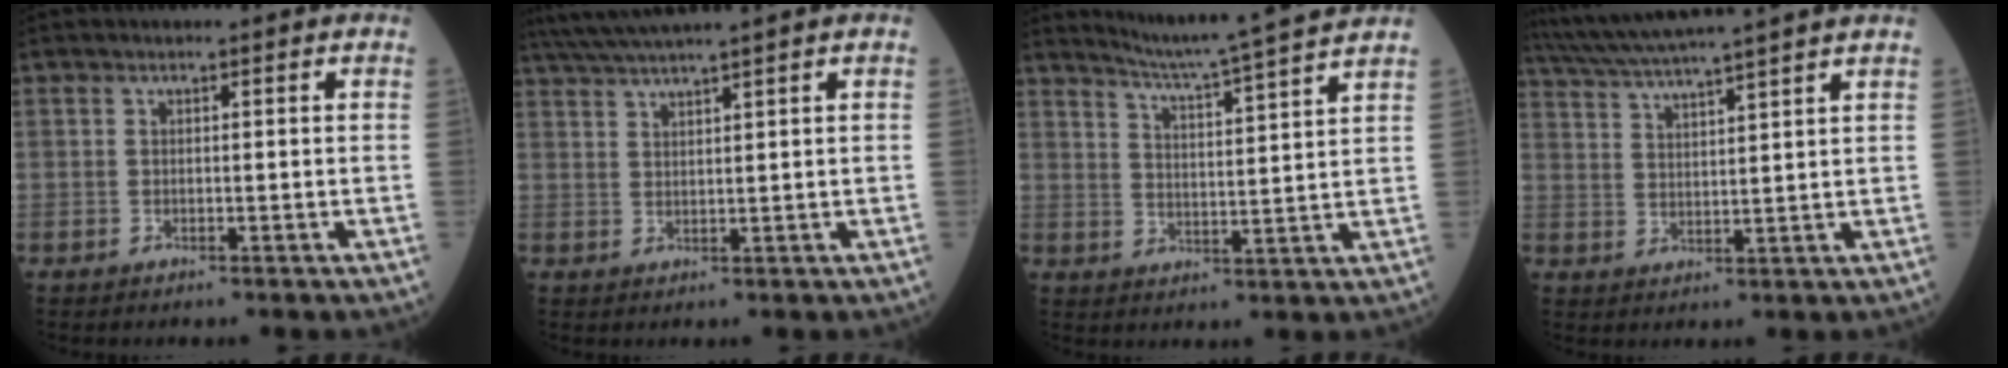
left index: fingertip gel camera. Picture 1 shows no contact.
{"total": 7.0, "force": [5.9, -1.7, 3.4], "torque": [-0.059, 0.020, 0.104]}
{"total": 13.3, "force": [12.1, -2.6, 4.8], "torque": [-0.084, -0.028, 0.170]}
{"total": 14.0, "force": [12.3, -1.7, 6.5], "torque": [-0.121, 0.010, 0.187]}